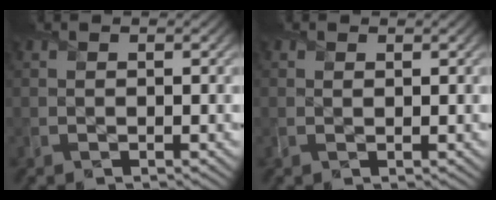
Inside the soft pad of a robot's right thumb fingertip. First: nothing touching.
{"total": 0.6, "force": [0.4, 0.3, 0.4], "torque": [-0.009, 0.000, 0.005]}